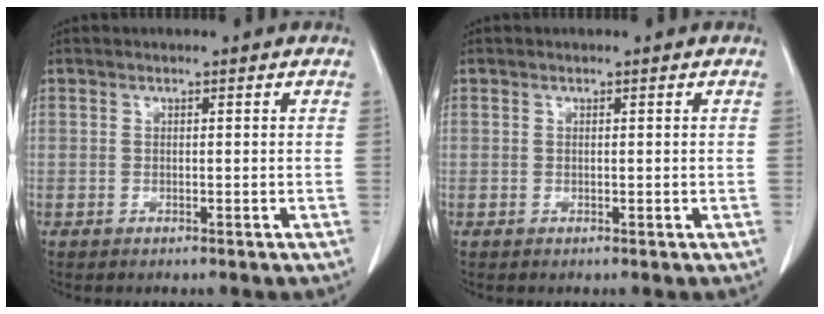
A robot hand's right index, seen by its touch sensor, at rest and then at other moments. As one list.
[{"total": 0.0}]